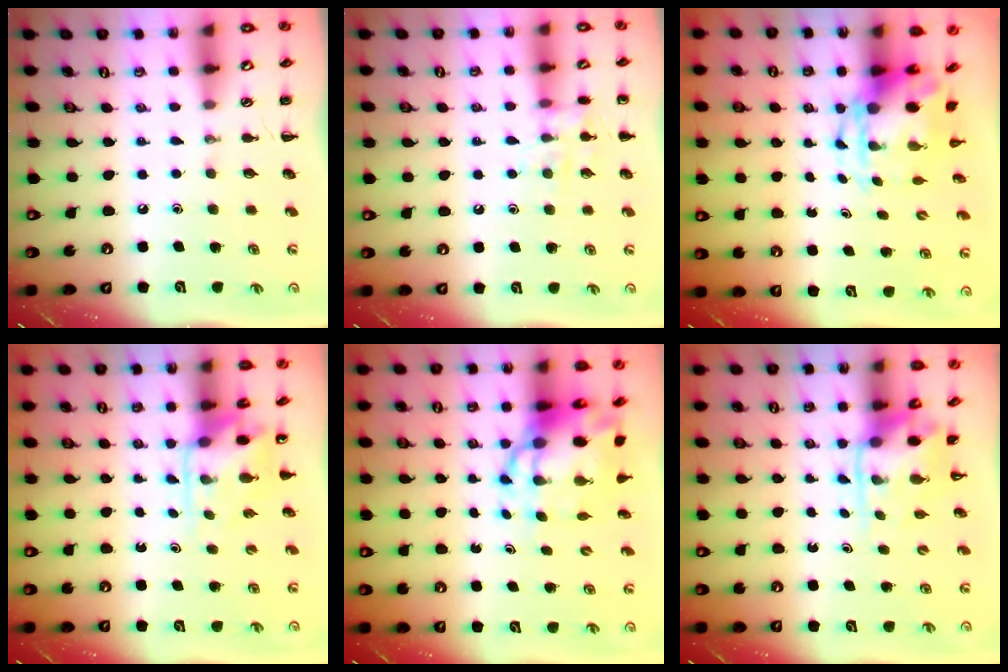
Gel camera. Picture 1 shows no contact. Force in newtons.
{"total": 9.4, "press": 9.4, "slide": 0.6}
{"total": 4.4, "press": 4.2, "slide": 1.1}
{"total": 4.3, "press": 4.2, "slide": 1.0}
{"total": 10.1, "press": 9.7, "slide": 2.8}
{"total": 3.5, "press": 3.4, "slide": 0.8}